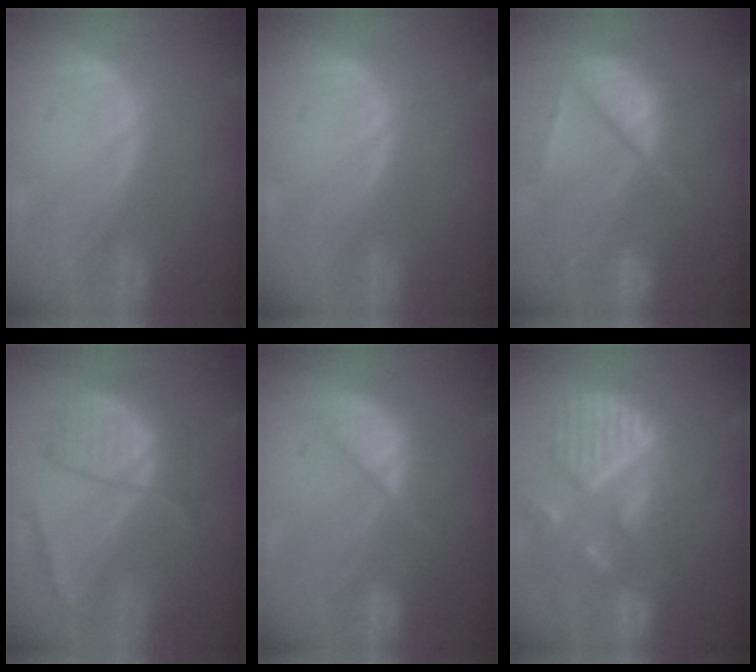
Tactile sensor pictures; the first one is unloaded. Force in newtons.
{"total": 0.0}
{"total": 9.7, "press": 8.3, "slide": 5.0}
{"total": 7.5, "press": 7.5, "slide": 0.3}
{"total": 7.2, "press": 7.2, "slide": 0.2}
{"total": 12.9, "press": 10.9, "slide": 7.0}